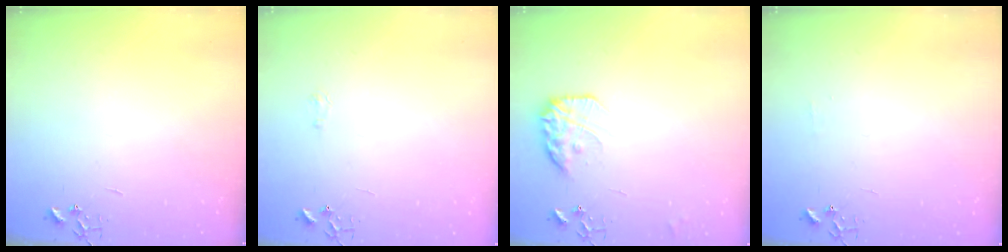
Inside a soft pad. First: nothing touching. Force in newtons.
{"total": 4.1, "press": 4.0, "slide": 0.7}
{"total": 14.0, "press": 14.0, "slide": 1.0}
{"total": 3.9, "press": 3.8, "slide": 0.6}